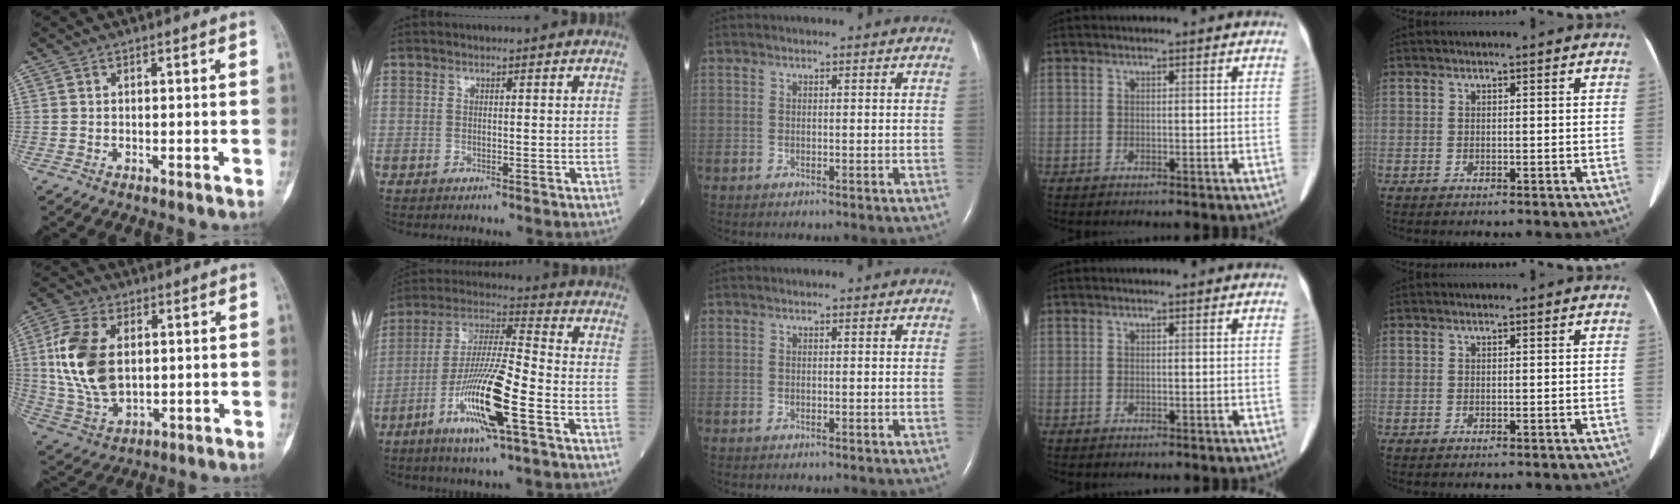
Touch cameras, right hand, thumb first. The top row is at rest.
{"thumb": {"total": 15.2, "force": [2.1, 9.4, 11.8], "torque": [-0.234, -0.004, 0.045]}, "index": {"total": 15.4, "force": [-6.4, 1.3, 13.9], "torque": [-0.275, -0.012, -0.119]}}